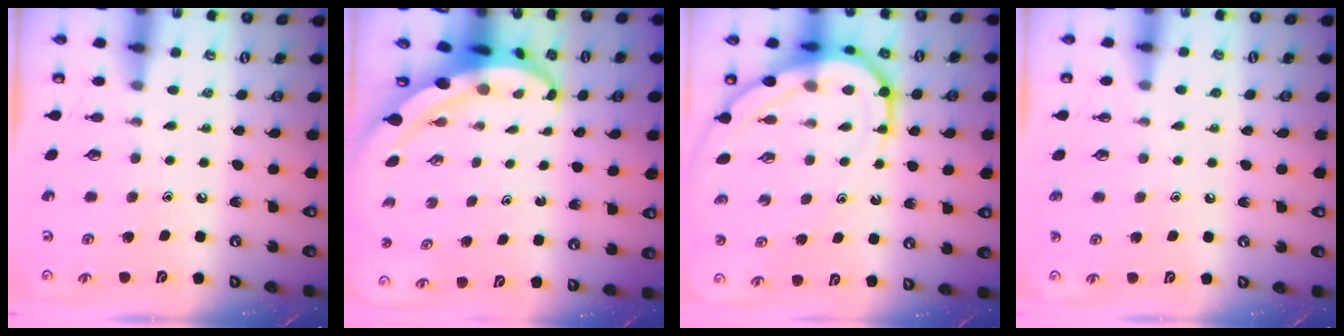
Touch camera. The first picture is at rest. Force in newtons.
{"total": 4.7, "press": 4.6, "slide": 0.7}
{"total": 12.3, "press": 12.2, "slide": 1.2}
{"total": 0.7, "press": 0.7, "slide": 0.0}